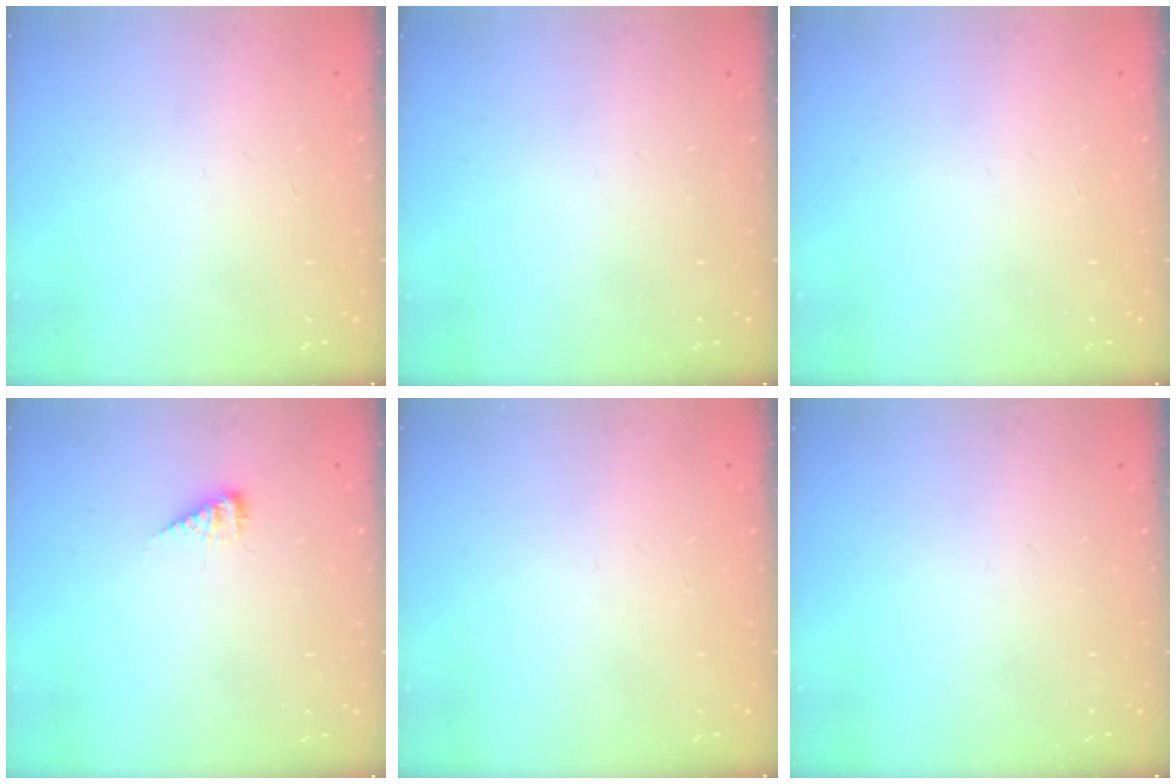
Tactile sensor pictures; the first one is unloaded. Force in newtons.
{"total": 0.0}
{"total": 0.0}
{"total": 4.6, "press": 4.6, "slide": 0.7}
{"total": 0.0}
{"total": 0.0}